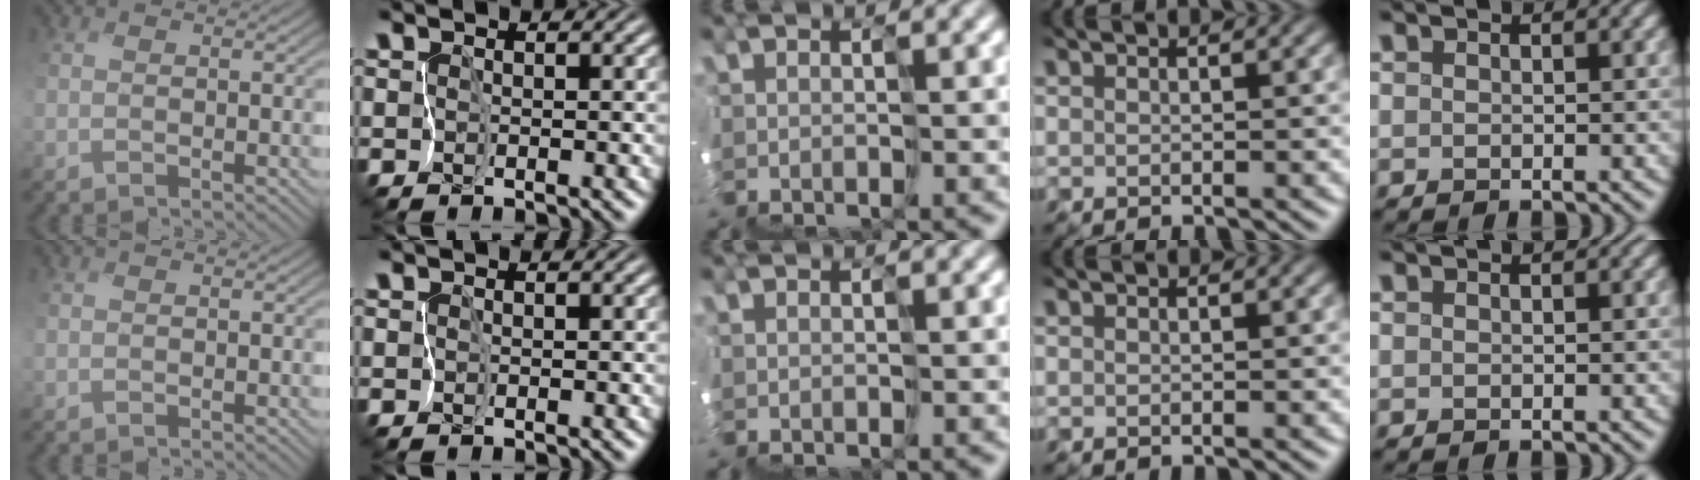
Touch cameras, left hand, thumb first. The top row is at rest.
{}